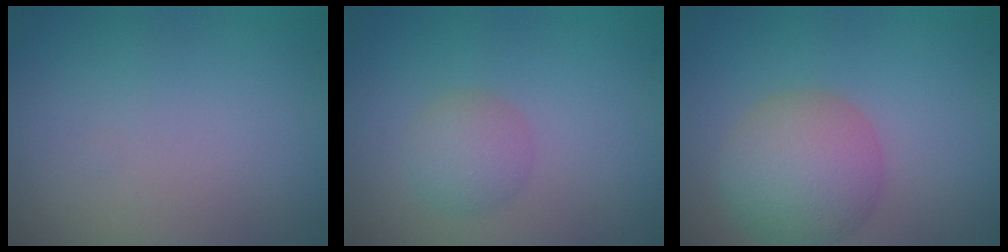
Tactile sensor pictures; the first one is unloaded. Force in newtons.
{"total": 2.2, "press": 2.2, "slide": 0.1}
{"total": 5.5, "press": 5.5, "slide": 0.1}